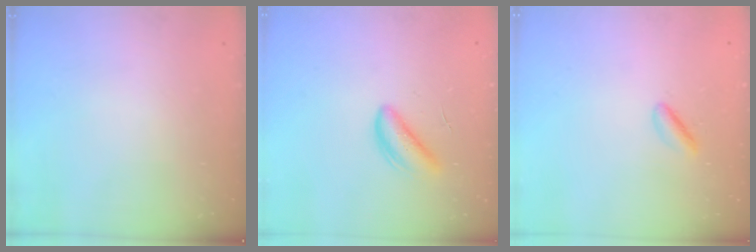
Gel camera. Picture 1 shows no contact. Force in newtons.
{"total": 4.9, "press": 4.9, "slide": 0.6}
{"total": 2.5, "press": 2.3, "slide": 1.0}